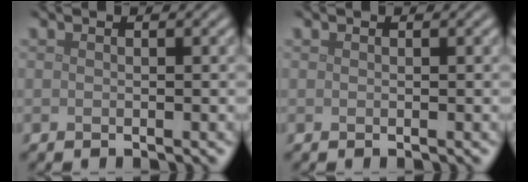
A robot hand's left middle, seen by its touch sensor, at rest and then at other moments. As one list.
[{"total": 0.0}]